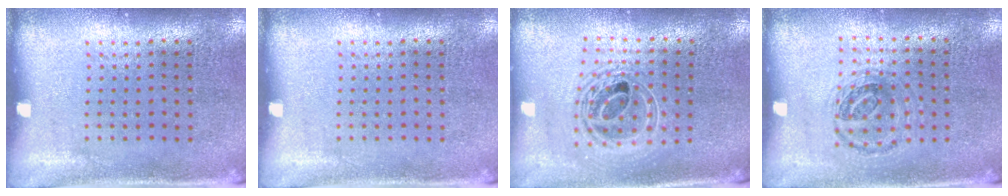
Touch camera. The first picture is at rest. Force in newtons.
{"total": 0.0}
{"total": 2.0, "press": 1.5, "slide": 1.3}
{"total": 1.0, "press": 0.9, "slide": 0.2}